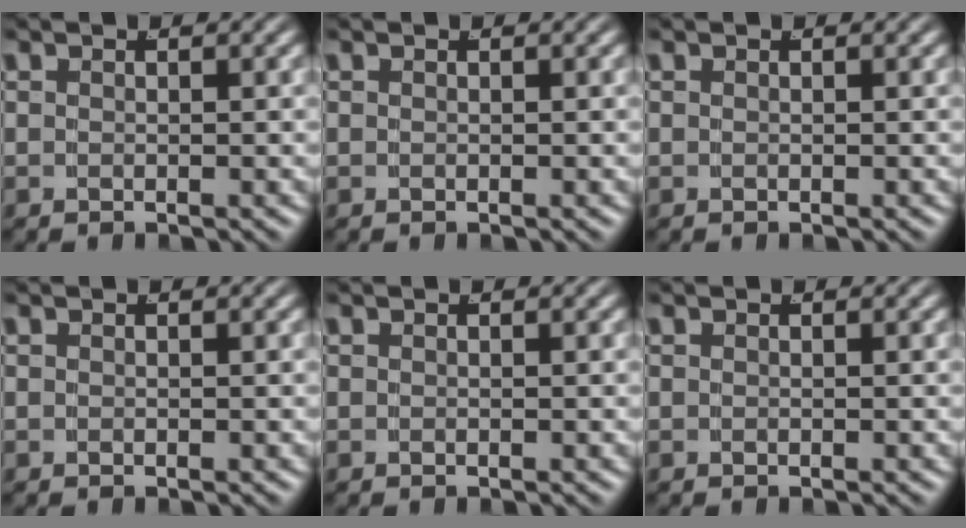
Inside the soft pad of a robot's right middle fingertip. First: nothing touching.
{"total": 0.0}
{"total": 0.0}
{"total": 0.0}
{"total": 0.0}
{"total": 1.3, "force": [-0.2, -1.2, -0.4], "torque": [0.016, -0.010, 0.007]}